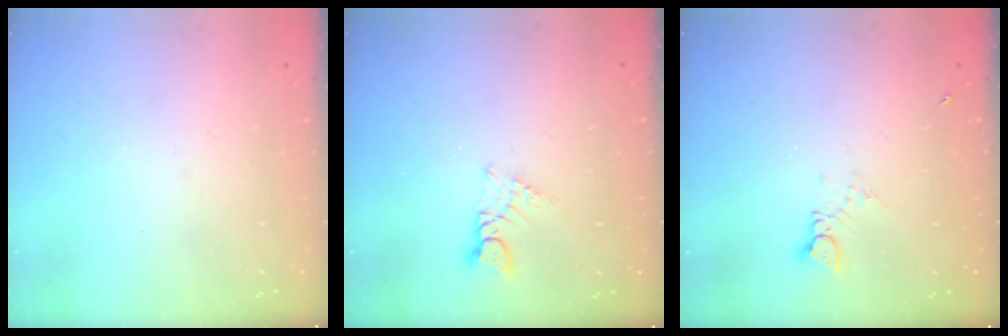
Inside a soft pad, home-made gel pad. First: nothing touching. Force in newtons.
{"total": 2.8, "press": 2.8, "slide": 0.3}
{"total": 2.2, "press": 2.2, "slide": 0.1}